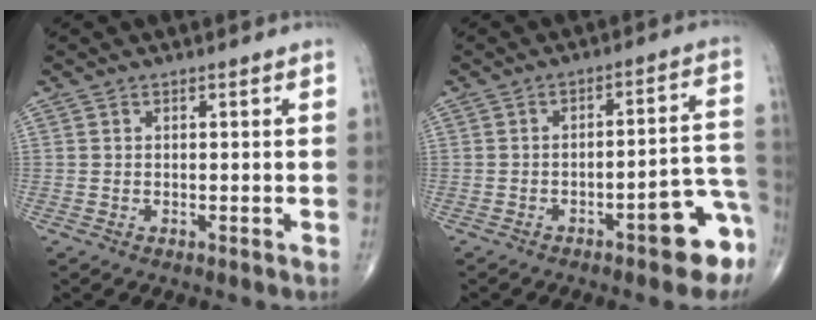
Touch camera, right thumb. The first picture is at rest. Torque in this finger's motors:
{"motor_torque": [1.59, 1.00, 1.00, -0.85, 0.19]}